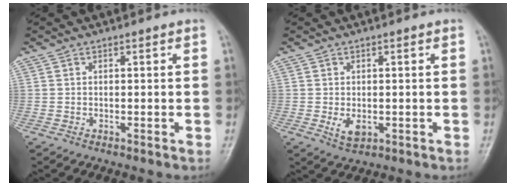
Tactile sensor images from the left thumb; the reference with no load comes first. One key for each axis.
{"total": 3.7, "fx": -0.6, "fy": 2.4, "fz": 2.9, "tx": -0.041, "ty": -0.007, "tz": -0.005}